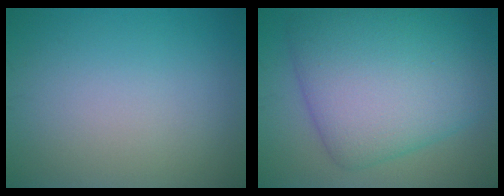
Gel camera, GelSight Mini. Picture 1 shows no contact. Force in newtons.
{"total": 11.0, "press": 11.0, "slide": 0.2}